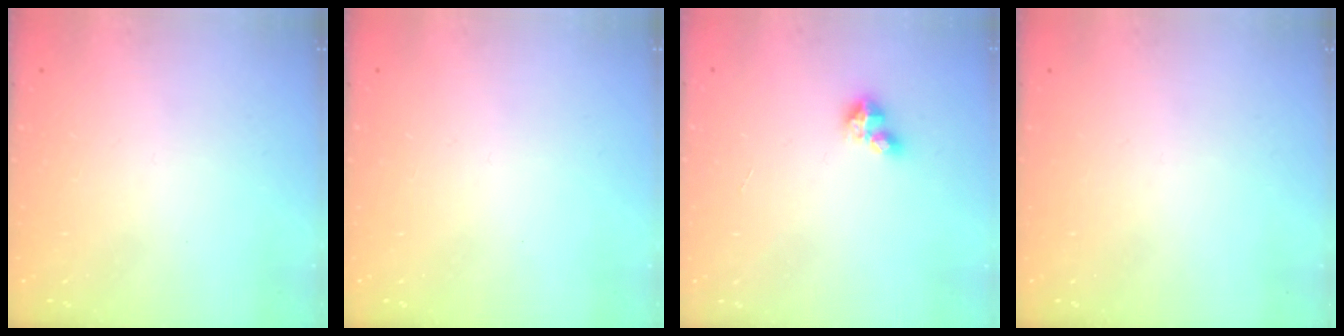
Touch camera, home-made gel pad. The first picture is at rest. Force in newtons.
{"total": 0.0}
{"total": 3.0, "press": 3.0, "slide": 0.3}
{"total": 0.0}